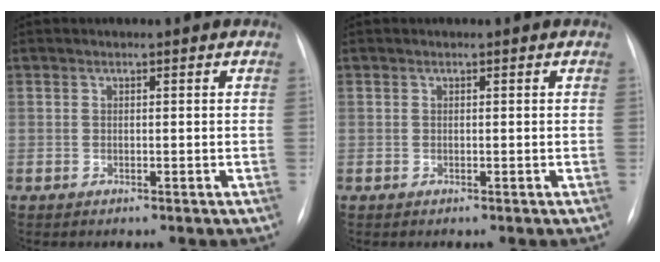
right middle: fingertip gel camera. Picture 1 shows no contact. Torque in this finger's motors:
{"motor_torque": [0.42, -0.51, 0.01, -0.01]}